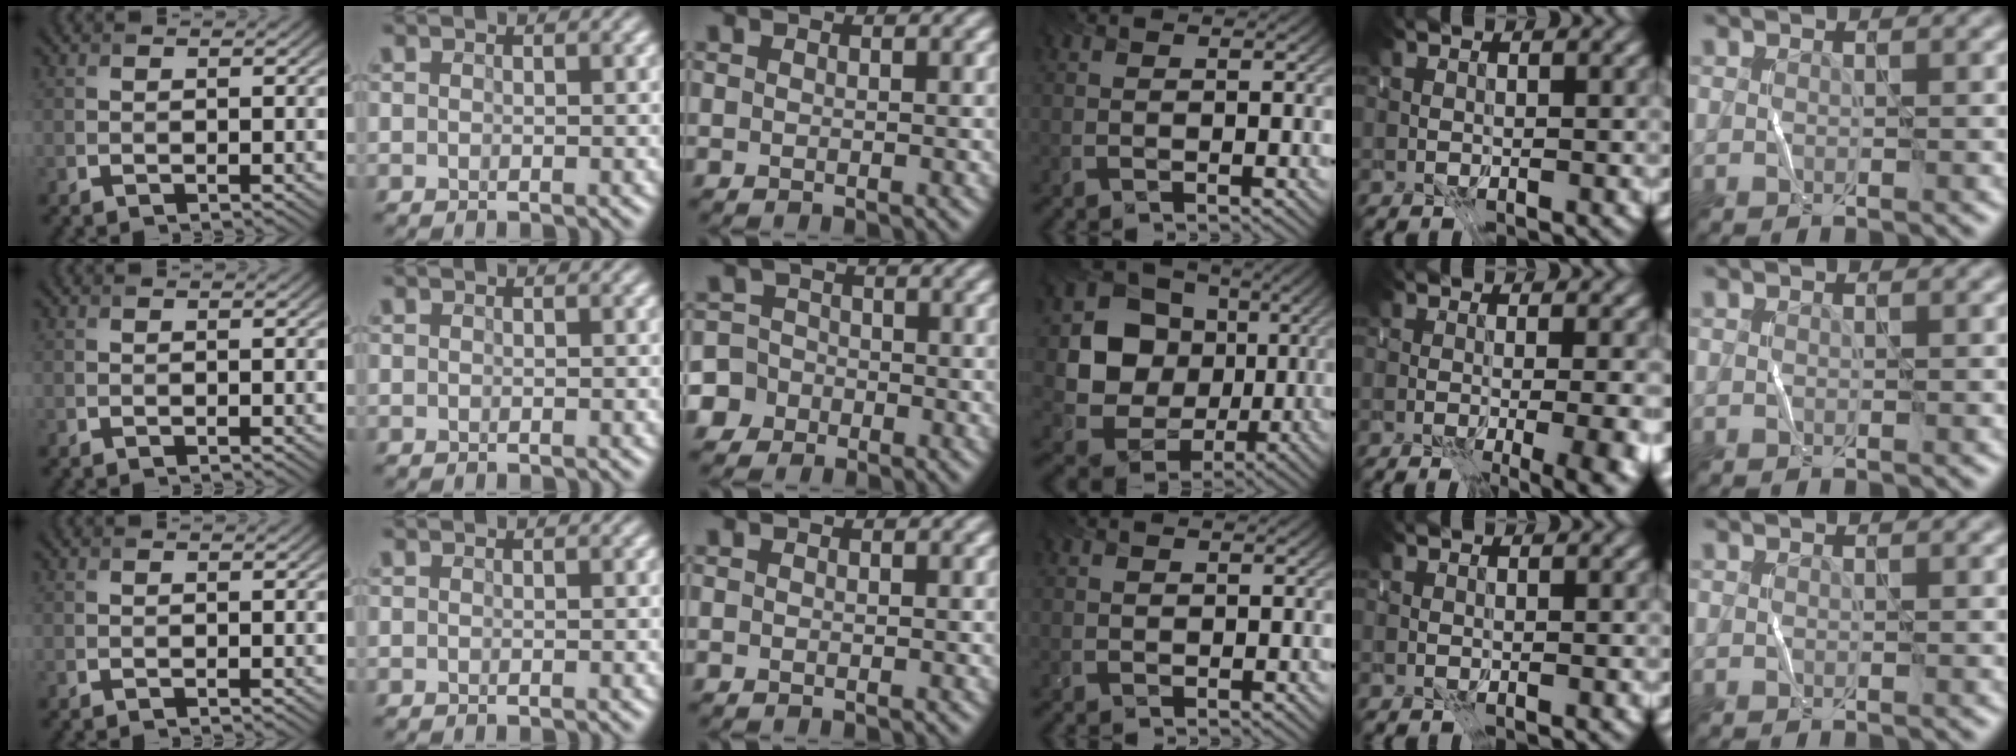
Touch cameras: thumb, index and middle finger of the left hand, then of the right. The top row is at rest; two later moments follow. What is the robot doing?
{"motion": "fold", "object": "receipt paper"}